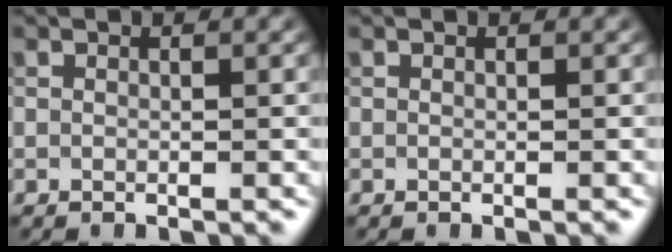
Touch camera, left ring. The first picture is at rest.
{"total": 0.0}